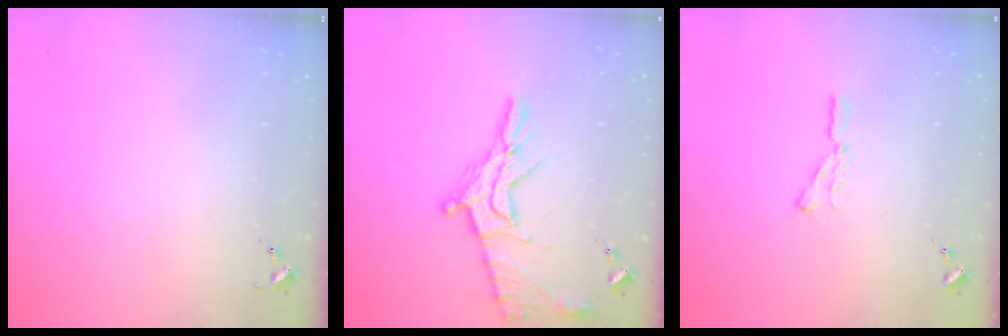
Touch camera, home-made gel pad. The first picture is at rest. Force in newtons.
{"total": 13.9, "press": 13.8, "slide": 0.9}
{"total": 4.7, "press": 4.6, "slide": 0.6}